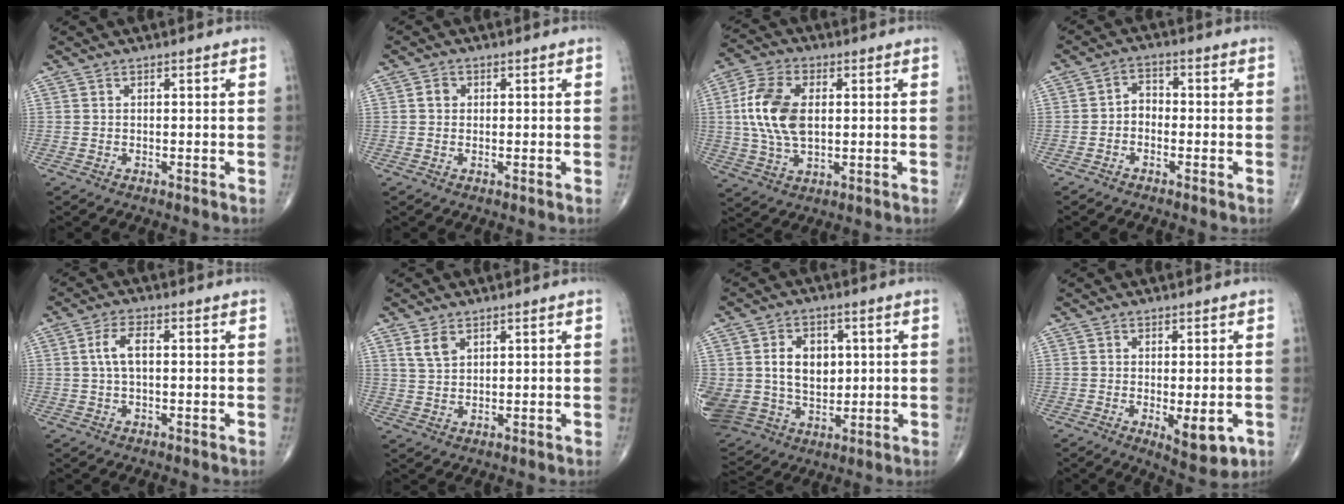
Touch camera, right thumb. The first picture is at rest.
{"total": 1.7, "force": [0.3, 1.5, 0.8], "torque": [-0.008, 0.003, 0.004]}
{"total": 12.5, "force": [1.4, 7.2, 10.1], "torque": [-0.205, 0.004, 0.025]}
{"total": 3.2, "force": [-1.1, 2.4, 1.8], "torque": [-0.012, 0.021, -0.031]}
{"total": 4.5, "force": [0.5, 2.0, 4.0], "torque": [-0.086, 0.014, 0.009]}
{"total": 3.5, "force": [2.1, 1.9, 2.0], "torque": [-0.033, -0.008, 0.048]}
{"total": 19.6, "force": [2.2, 15.4, 11.9], "torque": [-0.236, 0.008, 0.067]}
{"total": 7.2, "force": [-2.1, 2.7, 6.4], "torque": [-0.084, -0.016, -0.023]}